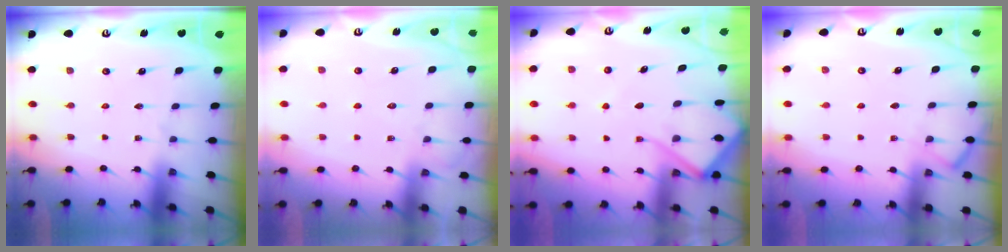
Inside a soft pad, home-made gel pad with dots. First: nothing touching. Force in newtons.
{"total": 7.5, "press": 7.5, "slide": 0.9}
{"total": 9.7, "press": 9.6, "slide": 1.0}
{"total": 5.5, "press": 5.4, "slide": 0.7}